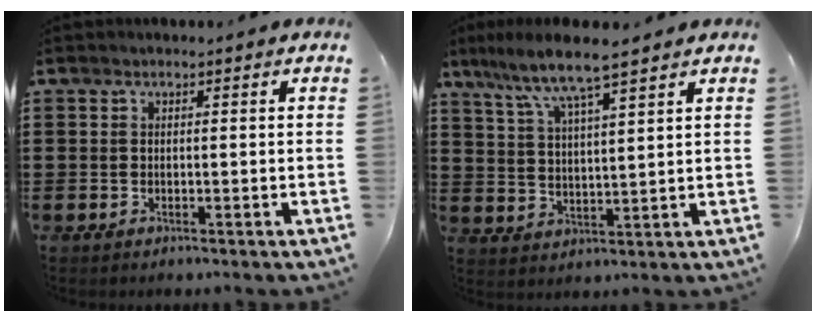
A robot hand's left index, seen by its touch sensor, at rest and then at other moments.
{"total": 6.8, "force": [5.5, 0.2, 4.0], "torque": [-0.098, -0.025, 0.093]}